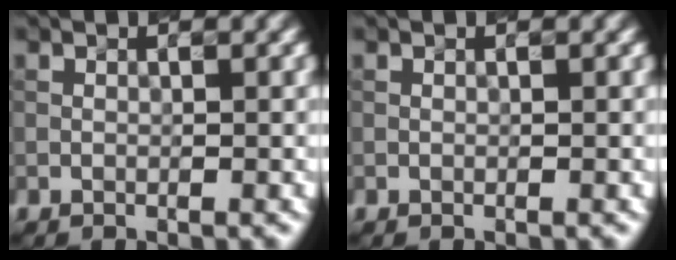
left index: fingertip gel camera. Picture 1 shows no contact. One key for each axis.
{"total": 0.0}